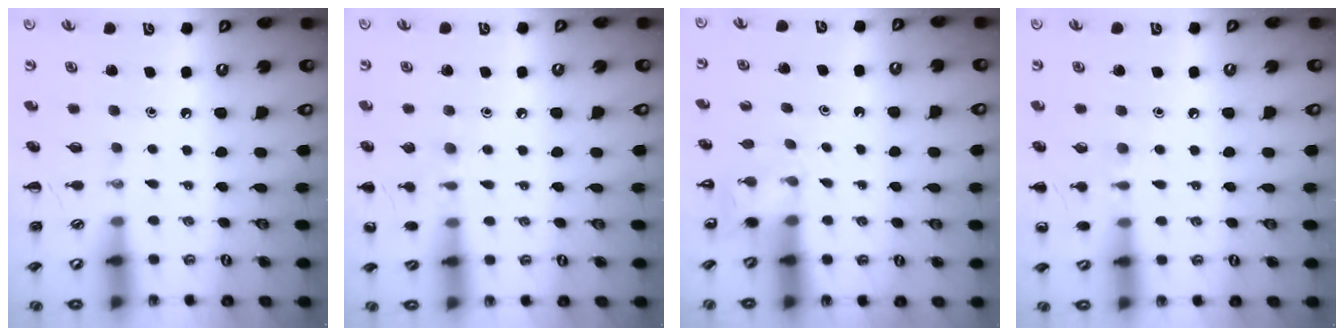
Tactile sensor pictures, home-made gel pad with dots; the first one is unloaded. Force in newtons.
{"total": 7.8, "press": 7.6, "slide": 2.0}
{"total": 4.8, "press": 4.6, "slide": 1.2}
{"total": 6.3, "press": 5.9, "slide": 2.0}